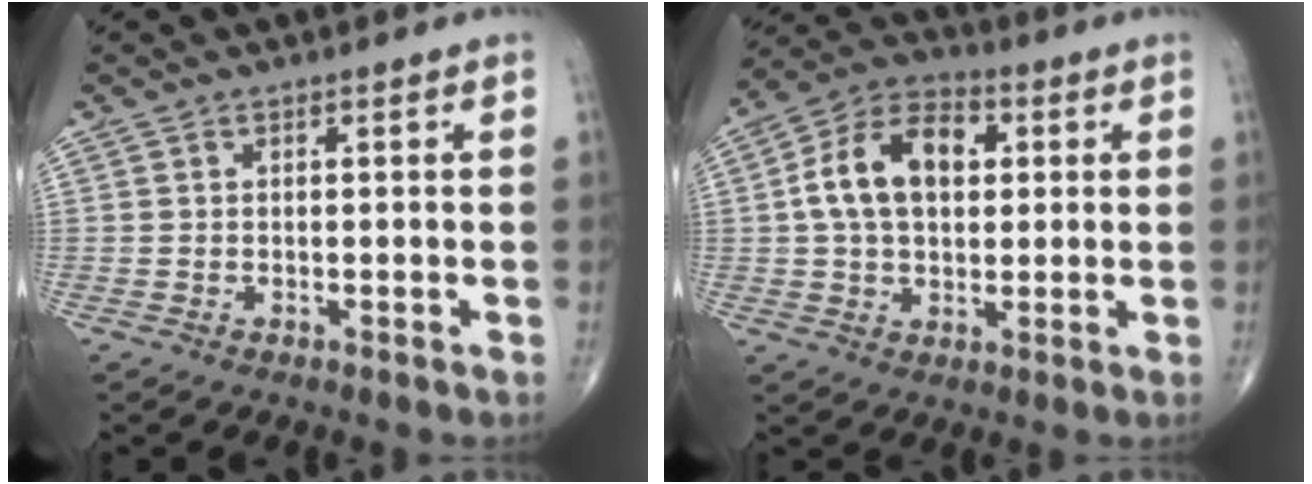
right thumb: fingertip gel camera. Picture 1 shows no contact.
{"total": 14.2, "force": [2.5, 9.2, 10.5], "torque": [-0.167, 0.020, 0.034]}